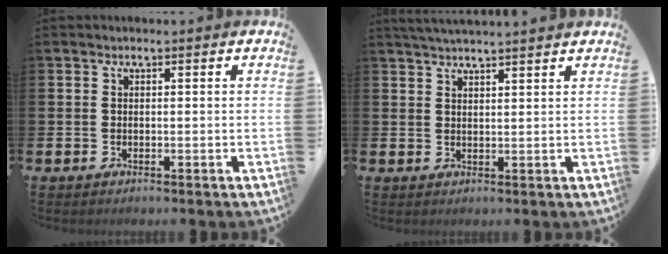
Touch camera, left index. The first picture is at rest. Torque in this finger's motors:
{"motor_torque": [0.02, -0.89, 0.40, 0.13]}